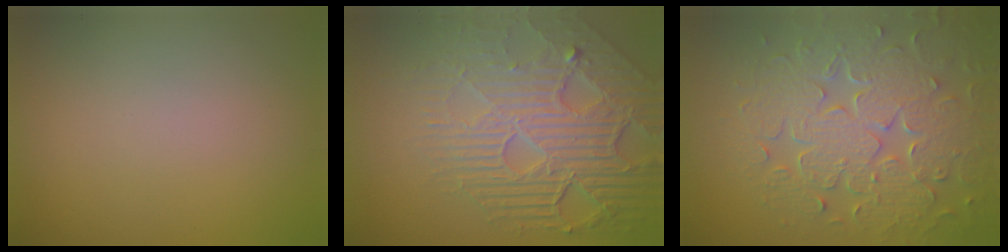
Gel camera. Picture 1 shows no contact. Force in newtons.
{"total": 8.6, "press": 5.8, "slide": 6.4}
{"total": 8.3, "press": 6.0, "slide": 5.8}